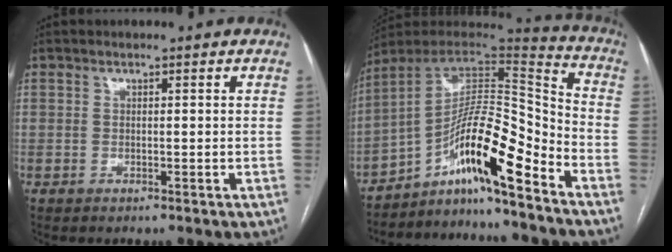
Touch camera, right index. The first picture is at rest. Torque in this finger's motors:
{"motor_torque": [1.08, -1.06, 0.25, 0.04]}